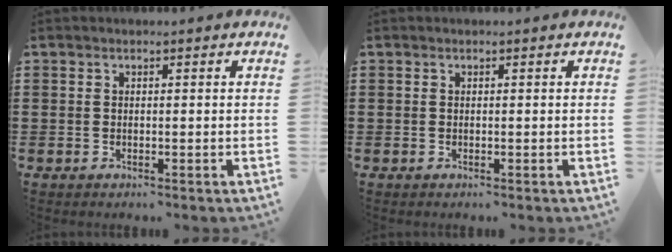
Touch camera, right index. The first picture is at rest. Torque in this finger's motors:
{"motor_torque": [1.06, 1.08, 0.00, 0.01]}